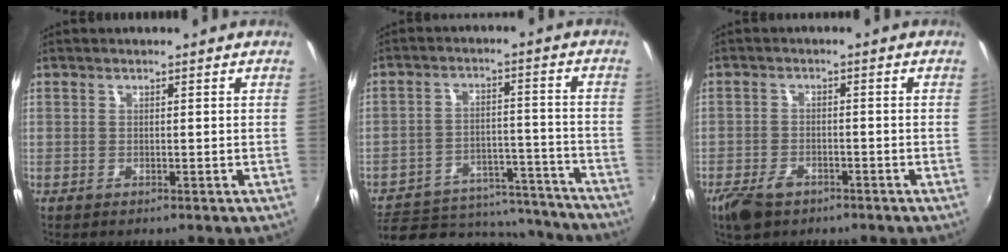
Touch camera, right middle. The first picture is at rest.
{"total": 18.3, "force": [-14.8, 8.9, 6.0], "torque": [-0.125, 0.035, -0.174]}
{"total": 6.4, "force": [-4.4, 3.4, 3.2], "torque": [-0.091, -0.014, -0.079]}